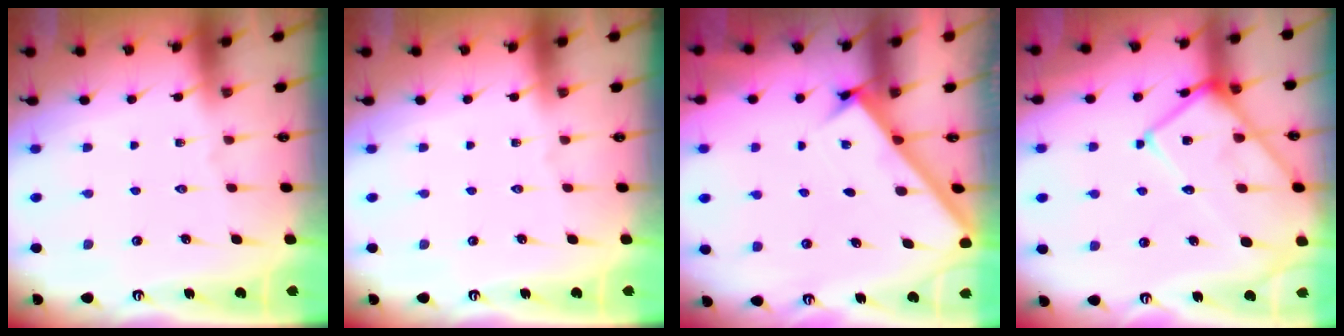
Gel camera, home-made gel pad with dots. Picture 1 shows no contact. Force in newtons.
{"total": 0.0}
{"total": 2.7, "press": 2.7, "slide": 0.3}
{"total": 17.2, "press": 17.2, "slide": 1.6}